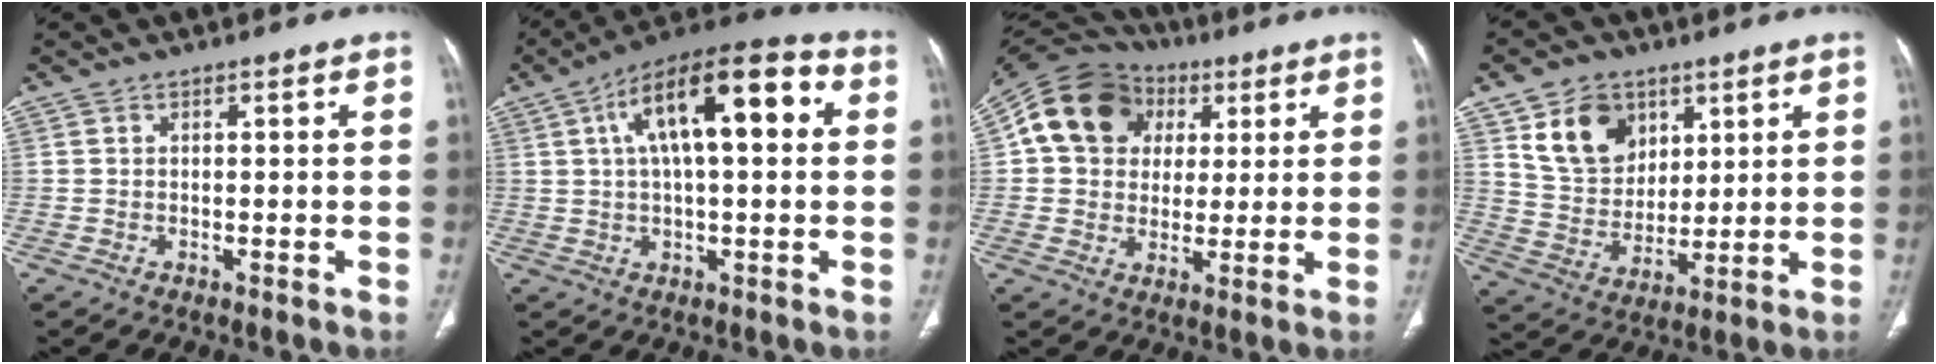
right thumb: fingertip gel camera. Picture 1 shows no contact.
{"total": 17.5, "force": [4.4, 6.8, 15.5], "torque": [-0.229, 0.028, 0.060]}
{"total": 15.5, "force": [4.2, 12.9, 7.6], "torque": [-0.115, 0.019, 0.066]}
{"total": 12.5, "force": [6.0, 9.3, 5.8], "torque": [-0.073, -0.029, 0.120]}